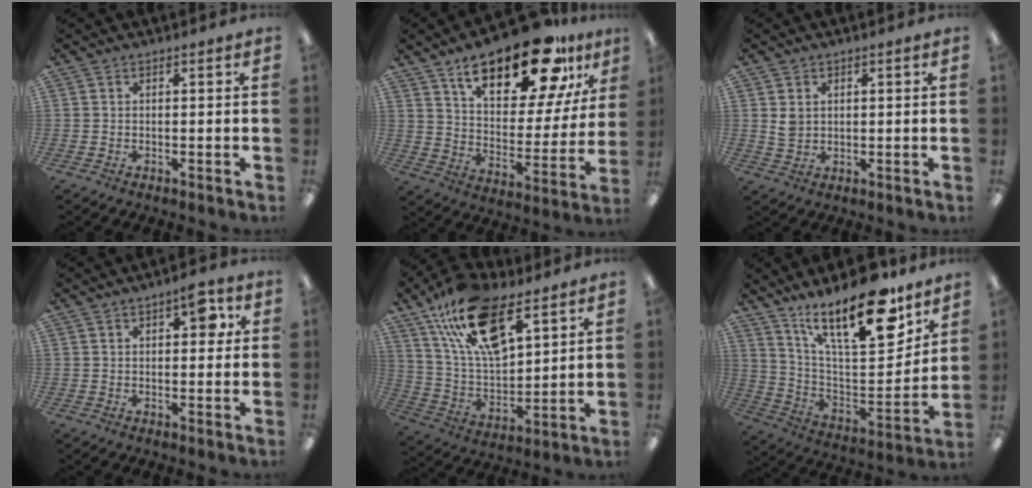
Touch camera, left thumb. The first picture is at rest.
{"total": 24.7, "force": [16.5, 9.4, 15.9], "torque": [-0.244, -0.093, 0.275]}
{"total": 3.0, "force": [1.0, 2.4, 1.6], "torque": [-0.025, 0.000, 0.018]}
{"total": 6.0, "force": [2.2, 2.8, 4.8], "torque": [-0.057, -0.006, 0.030]}
{"total": 21.3, "force": [12.5, 9.9, 14.2], "torque": [-0.272, -0.052, 0.219]}
{"total": 23.2, "force": [16.1, 7.7, 14.9], "torque": [-0.235, -0.108, 0.272]}